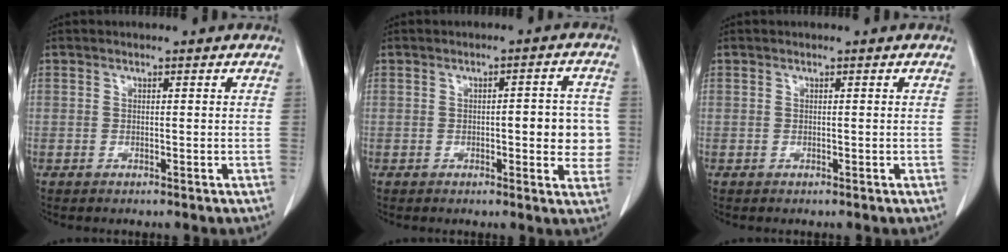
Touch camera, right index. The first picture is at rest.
{"total": 6.8, "force": [-0.5, 2.3, 6.4], "torque": [-0.065, 0.007, -0.008]}
{"total": 0.0}